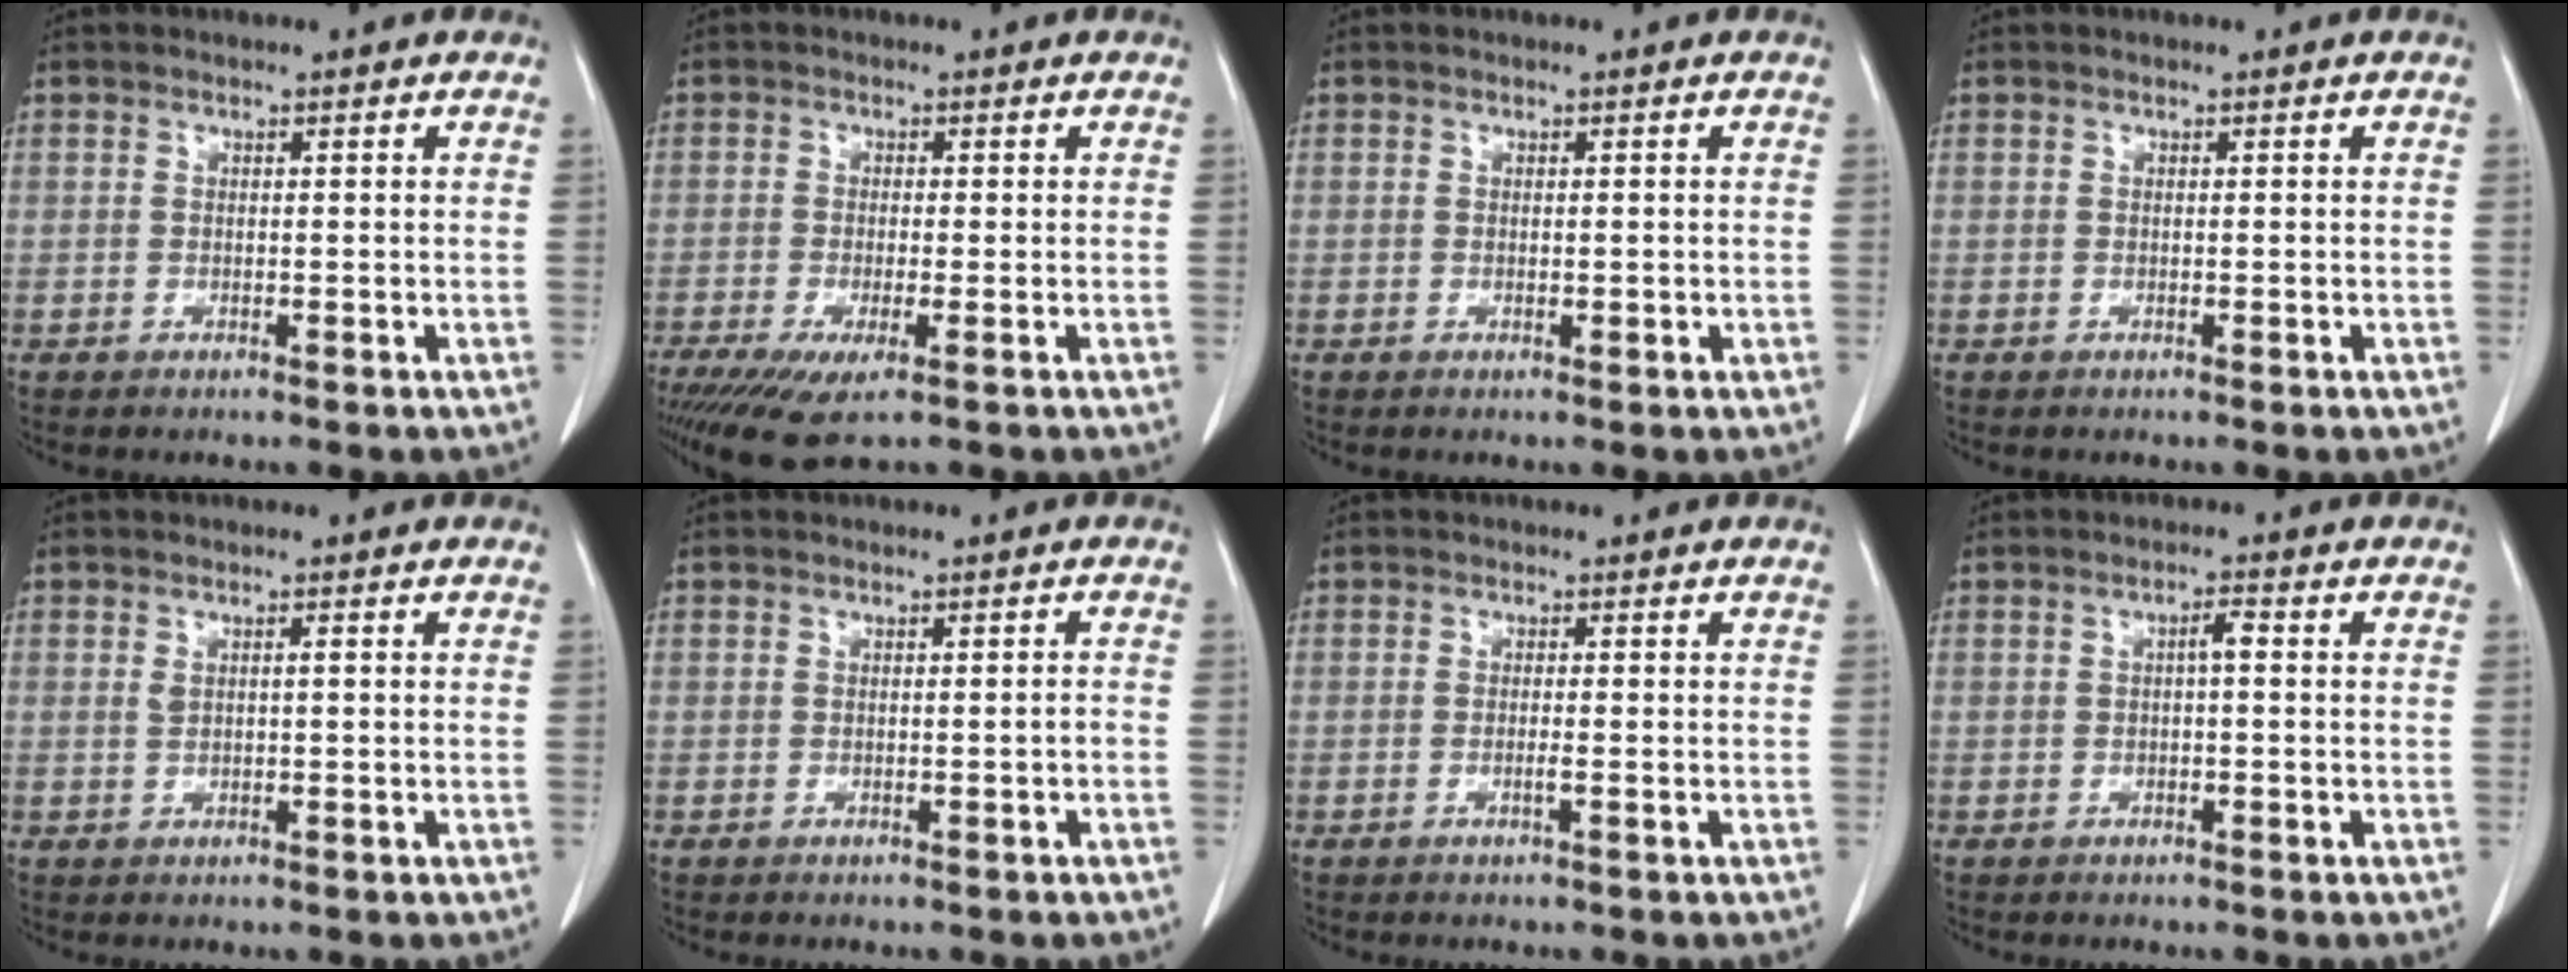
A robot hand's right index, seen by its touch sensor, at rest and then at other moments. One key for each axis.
{"total": 6.7, "fx": -3.9, "fy": 1.2, "fz": 5.3, "tx": -0.089, "ty": -0.019, "tz": -0.065}
{"total": 0.6, "fx": 0.0, "fy": 0.2, "fz": 0.6, "tx": -0.006, "ty": 0.000, "tz": 0.003}
{"total": 0.0}
{"total": 1.5, "fx": 0.4, "fy": 0.4, "fz": 1.4, "tx": -0.025, "ty": 0.010, "tz": 0.011}
{"total": 0.5, "fx": -0.3, "fy": 0.0, "fz": 0.4, "tx": -0.009, "ty": 0.000, "tz": -0.002}
{"total": 0.8, "fx": -0.3, "fy": -0.2, "fz": 0.8, "tx": -0.011, "ty": 0.003, "tz": -0.005}
{"total": 1.8, "fx": 0.1, "fy": 0.3, "fz": 1.8, "tx": -0.029, "ty": 0.005, "tz": 0.002}